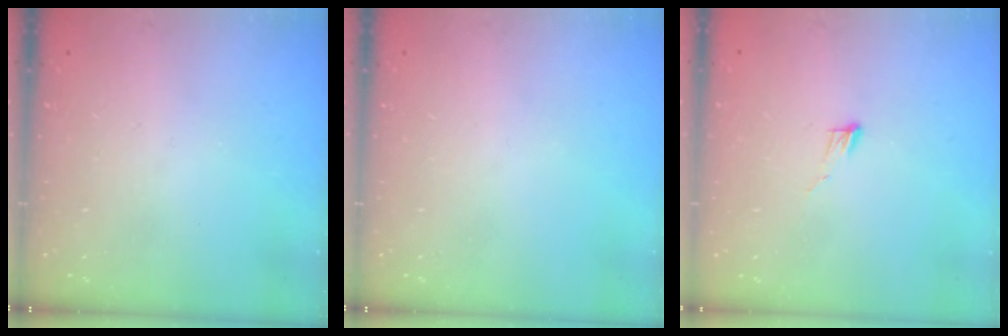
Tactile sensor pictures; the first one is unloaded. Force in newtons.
{"total": 0.0}
{"total": 3.4, "press": 3.4, "slide": 0.2}